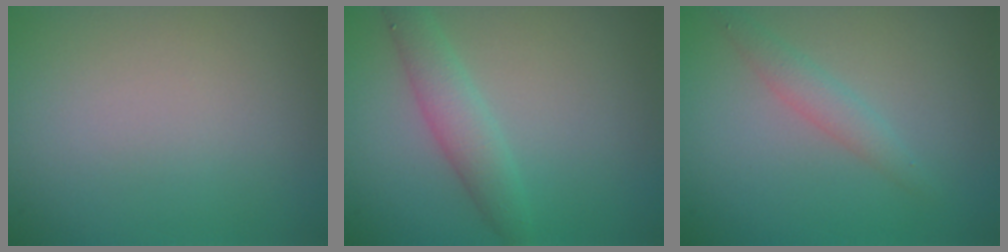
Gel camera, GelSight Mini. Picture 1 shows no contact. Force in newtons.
{"total": 2.8, "press": 2.8, "slide": 0.2}
{"total": 1.7, "press": 1.7, "slide": 0.1}